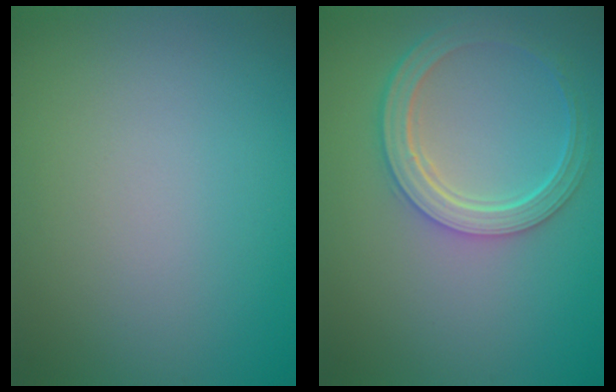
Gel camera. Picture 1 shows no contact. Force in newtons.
{"total": 5.0, "press": 3.9, "slide": 3.1}